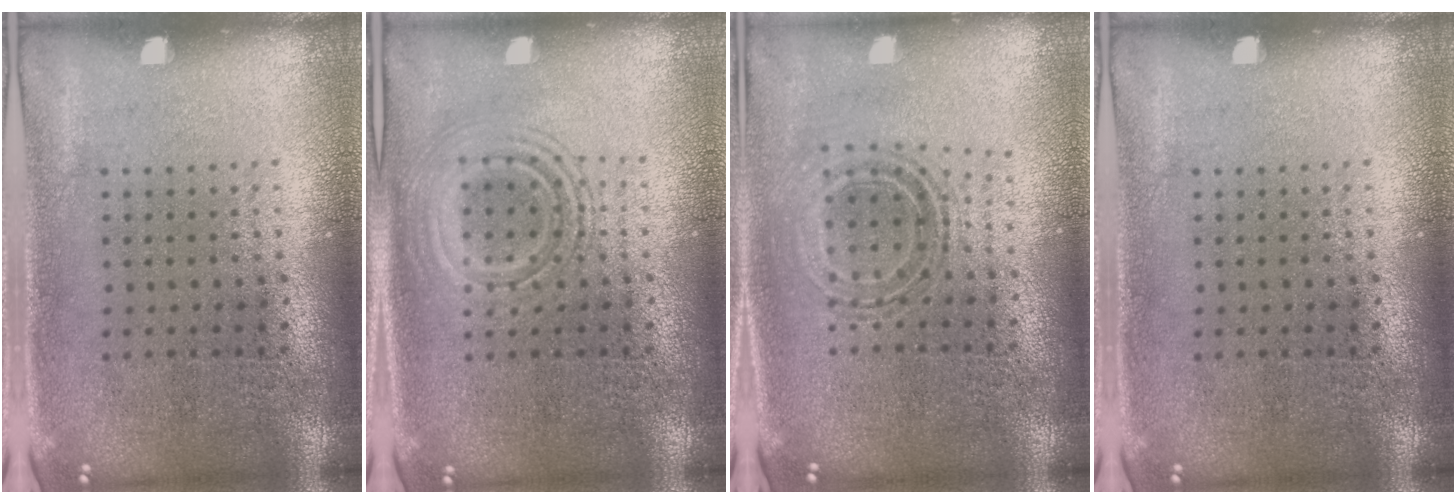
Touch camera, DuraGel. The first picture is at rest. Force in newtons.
{"total": 2.1, "press": 2.1, "slide": 0.3}
{"total": 0.8, "press": 0.8, "slide": 0.2}
{"total": 0.0}